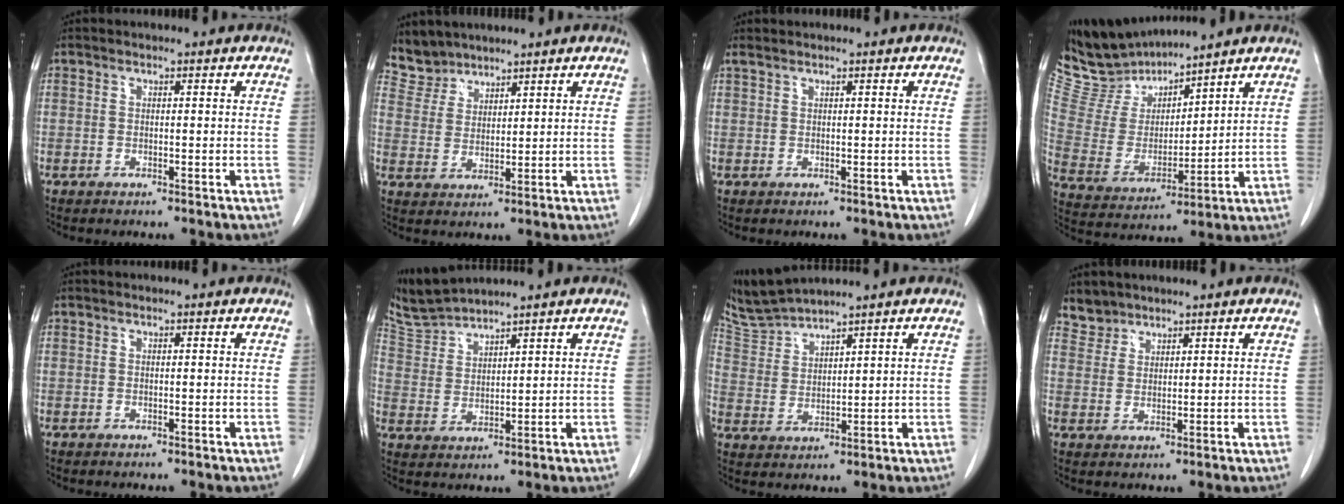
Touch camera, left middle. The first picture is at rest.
{"total": 4.5, "force": [4.3, 1.4, -0.6], "torque": [0.010, 0.008, 0.094]}
{"total": 0.5, "force": [0.5, -0.1, 0.0], "torque": [-0.005, 0.003, 0.015]}
{"total": 10.0, "force": [9.9, 1.4, 0.5], "torque": [-0.036, 0.006, 0.220]}
{"total": 0.0}
{"total": 5.9, "force": [5.9, -0.4, 0.6], "torque": [-0.028, 0.005, 0.127]}
{"total": 6.1, "force": [6.0, -0.7, 1.0], "torque": [-0.038, 0.002, 0.131]}
{"total": 3.0, "force": [2.6, 1.2, -0.6], "torque": [0.017, 0.006, 0.051]}